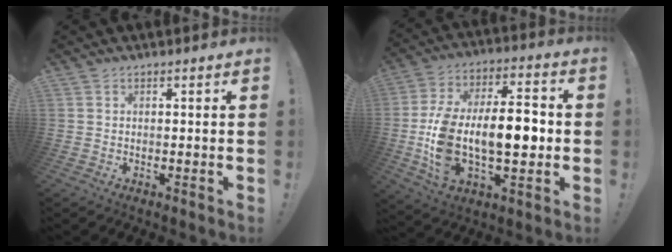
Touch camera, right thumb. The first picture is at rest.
{"total": 19.9, "force": [-3.0, 10.2, 16.7], "torque": [-0.302, 0.011, -0.046]}